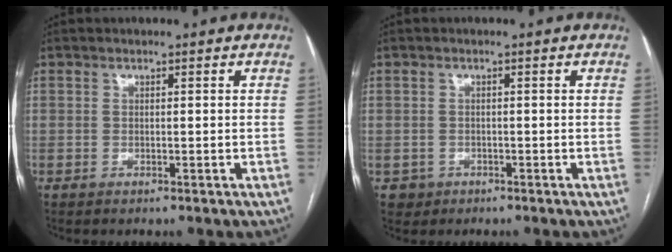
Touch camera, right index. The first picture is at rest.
{"total": 2.1, "force": [-0.8, 1.9, -0.1], "torque": [0.004, 0.010, -0.010]}